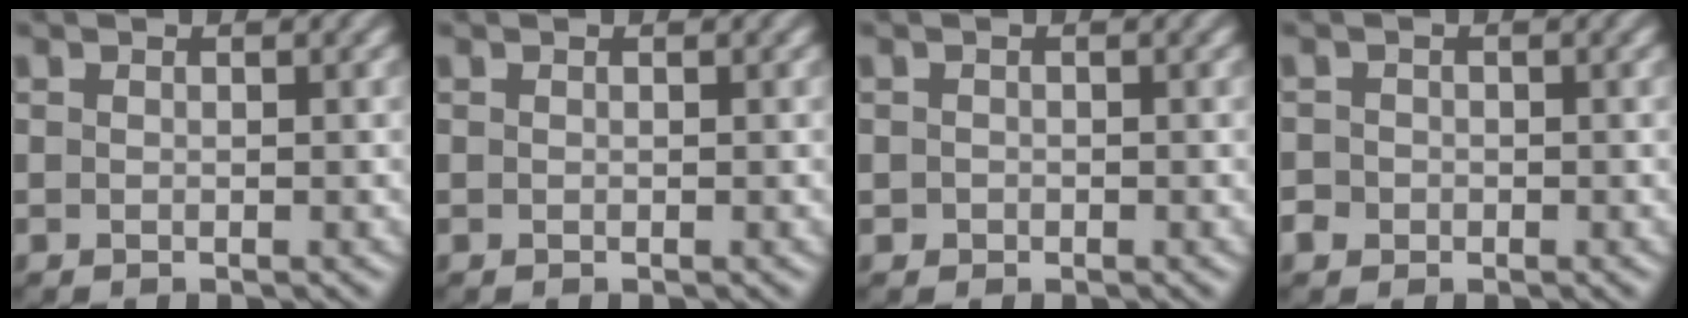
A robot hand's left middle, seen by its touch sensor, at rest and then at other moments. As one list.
[{"total": 0.0}, {"total": 0.6, "force": [-0.2, 0.6, 0.1], "torque": [0.005, -0.003, -0.005]}, {"total": 1.5, "force": [-0.6, 1.4, 0.3], "torque": [0.004, 0.000, -0.011]}]